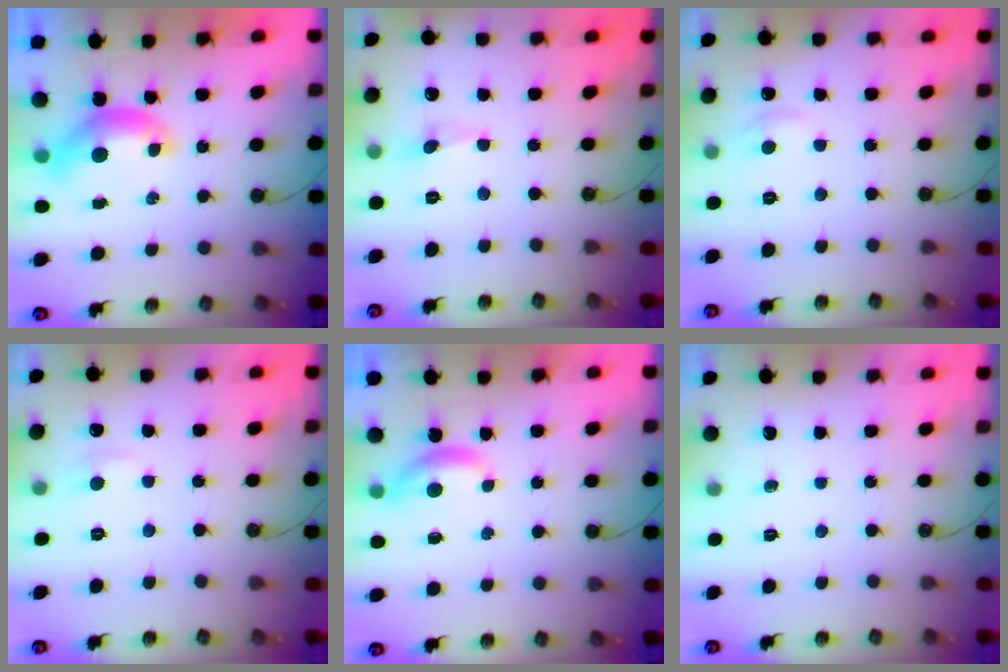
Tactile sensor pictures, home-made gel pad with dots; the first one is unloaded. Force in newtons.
{"total": 0.6, "press": 0.5, "slide": 0.3}
{"total": 3.7, "press": 3.6, "slide": 0.3}
{"total": 1.9, "press": 1.8, "slide": 0.6}
{"total": 1.8, "press": 1.8, "slide": 0.4}
{"total": 0.0}